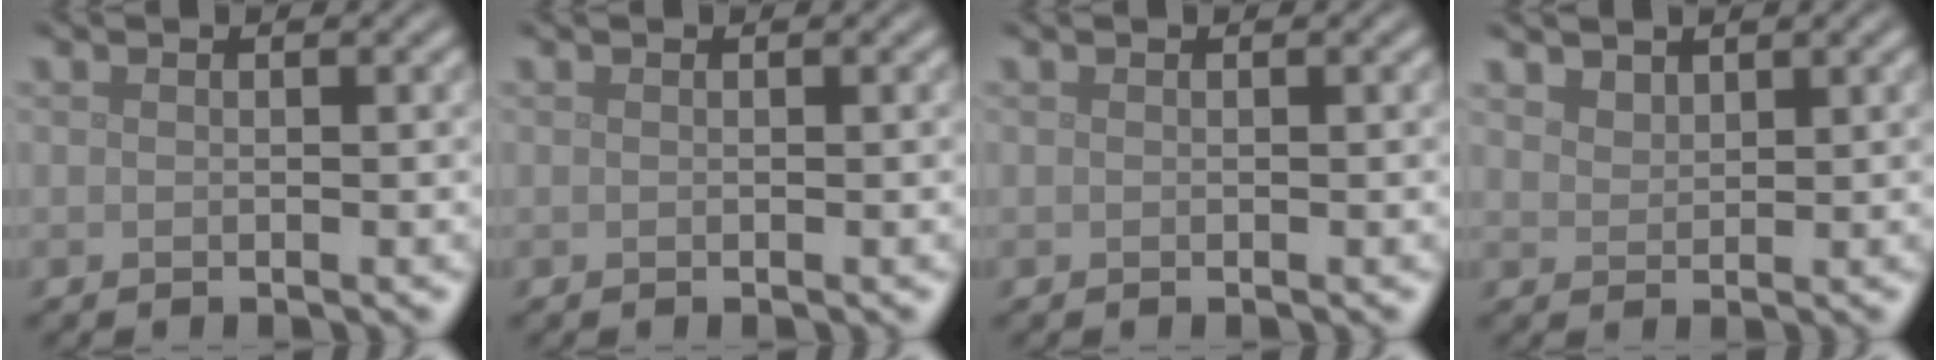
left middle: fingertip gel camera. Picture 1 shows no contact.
{"total": 0.0}
{"total": 0.0}
{"total": 1.7, "force": [1.5, 0.7, 0.4], "torque": [-0.010, -0.005, 0.041]}